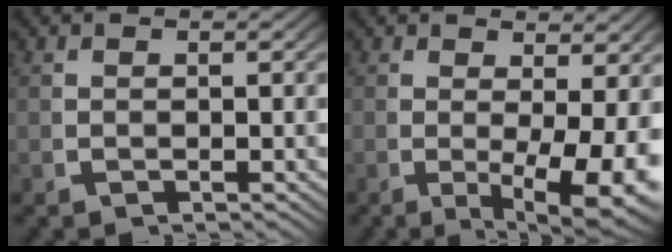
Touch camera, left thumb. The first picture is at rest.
{"total": 7.2, "force": [-0.6, 3.5, 6.3], "torque": [-0.094, -0.026, 0.001]}